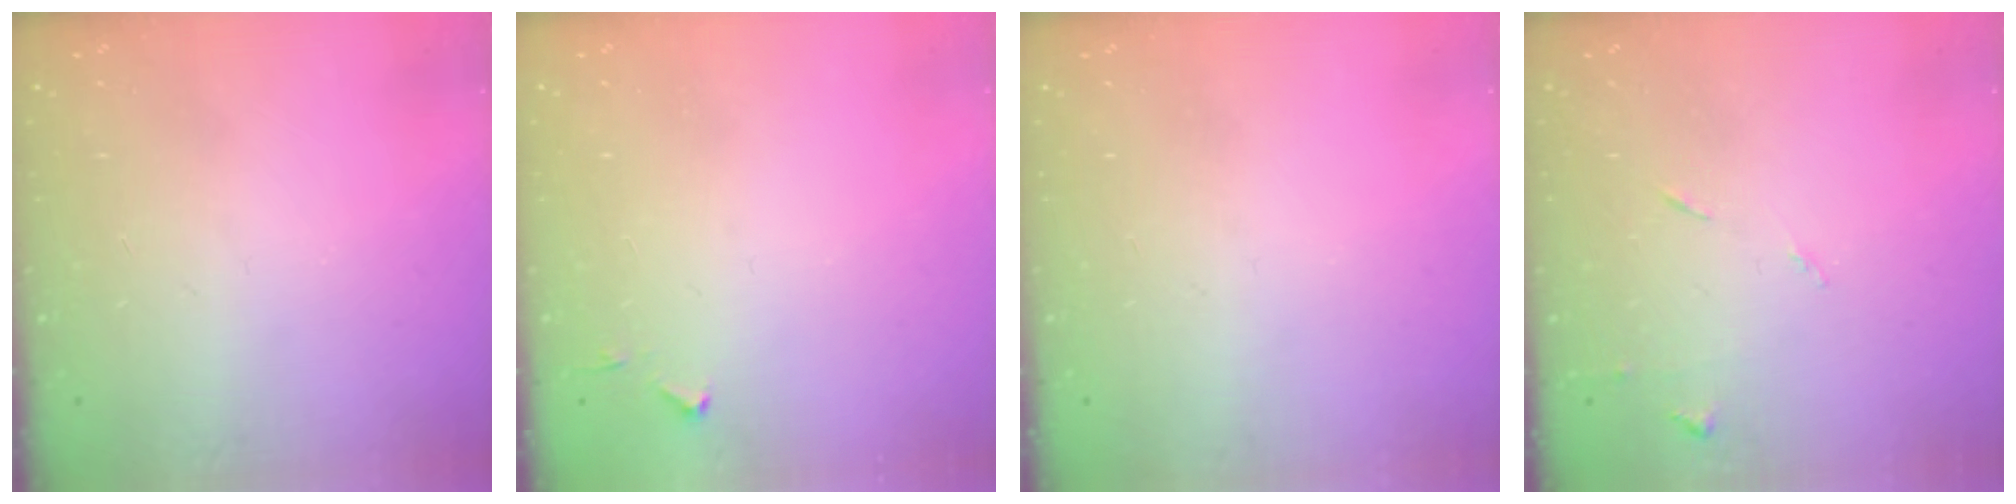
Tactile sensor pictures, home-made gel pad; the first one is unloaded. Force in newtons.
{"total": 3.7, "press": 3.7, "slide": 0.6}
{"total": 0.0}
{"total": 5.3, "press": 5.2, "slide": 0.7}